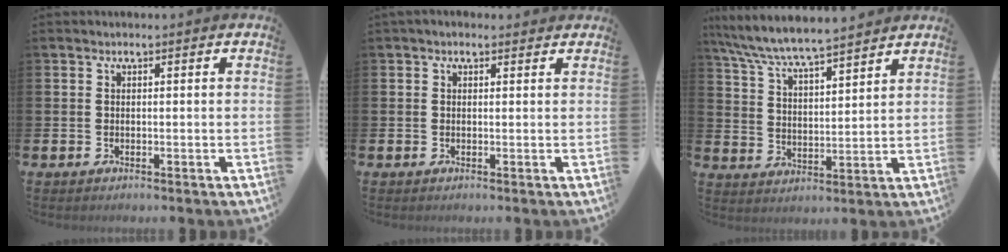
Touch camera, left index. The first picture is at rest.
{"total": 0.8, "force": [0.5, 0.4, 0.4], "torque": [0.005, 0.001, 0.005]}
{"total": 7.0, "force": [6.7, 0.1, 1.7], "torque": [-0.060, -0.047, 0.117]}